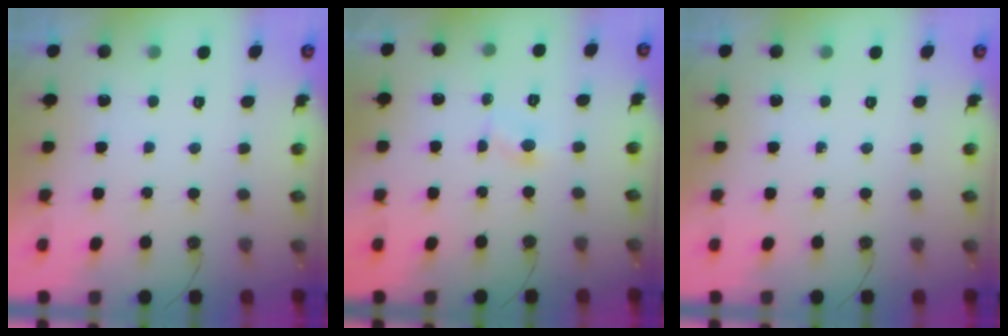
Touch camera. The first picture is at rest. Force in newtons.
{"total": 2.6, "press": 2.6, "slide": 0.3}
{"total": 0.0}